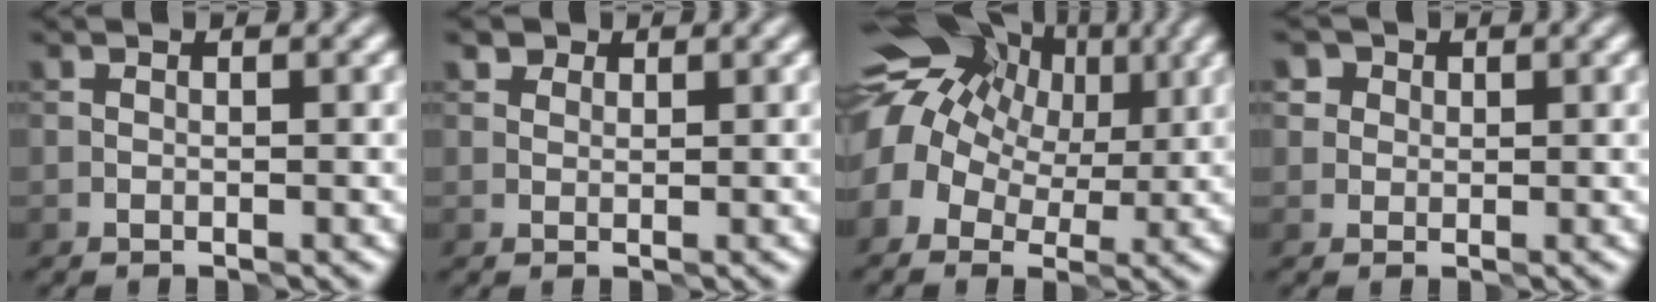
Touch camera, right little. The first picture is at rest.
{"total": 2.1, "force": [1.5, 1.2, 0.8], "torque": [-0.011, 0.005, 0.011]}
{"total": 14.0, "force": [3.9, 10.4, 8.5], "torque": [-0.161, 0.034, 0.051]}
{"total": 3.0, "force": [1.6, 2.4, 0.8], "torque": [0.008, 0.012, 0.016]}